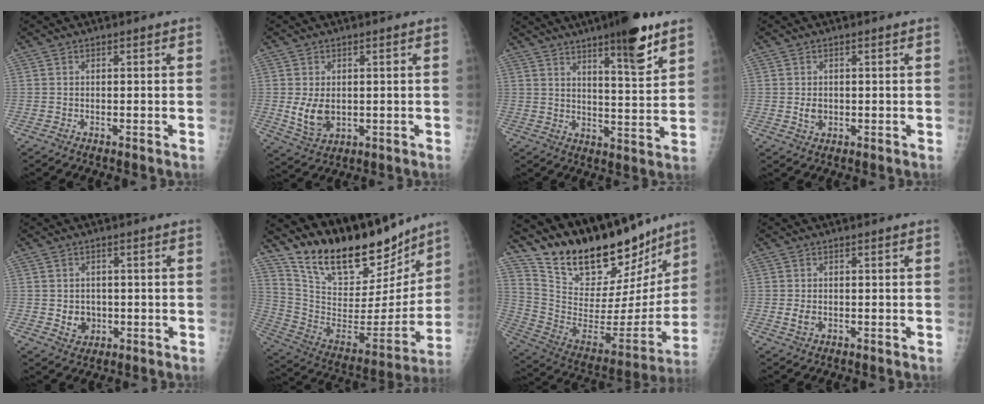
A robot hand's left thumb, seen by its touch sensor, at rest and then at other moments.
{"total": 5.9, "force": [0.1, 4.0, 4.4], "torque": [-0.070, -0.014, 0.018]}
{"total": 13.0, "force": [8.4, 2.2, 9.6], "torque": [-0.128, -0.050, 0.124]}
{"total": 2.2, "force": [0.1, 1.6, 1.4], "torque": [-0.018, -0.002, 0.006]}
{"total": 3.8, "force": [-0.3, 3.3, 1.9], "torque": [-0.013, 0.000, 0.005]}
{"total": 23.9, "force": [19.4, 8.9, 10.8], "torque": [-0.146, -0.101, 0.328]}
{"total": 27.8, "force": [22.5, 10.7, 12.5], "torque": [-0.172, -0.100, 0.358]}
{"total": 1.9, "force": [0.0, 1.3, 1.4], "torque": [-0.024, -0.003, 0.005]}